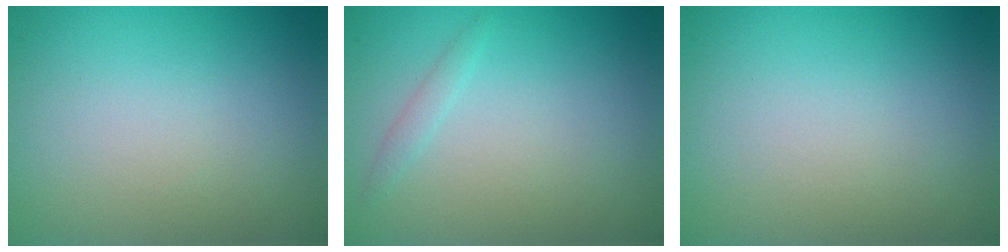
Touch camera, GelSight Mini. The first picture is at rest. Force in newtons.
{"total": 0.8, "press": 0.8, "slide": 0.0}
{"total": 0.0}